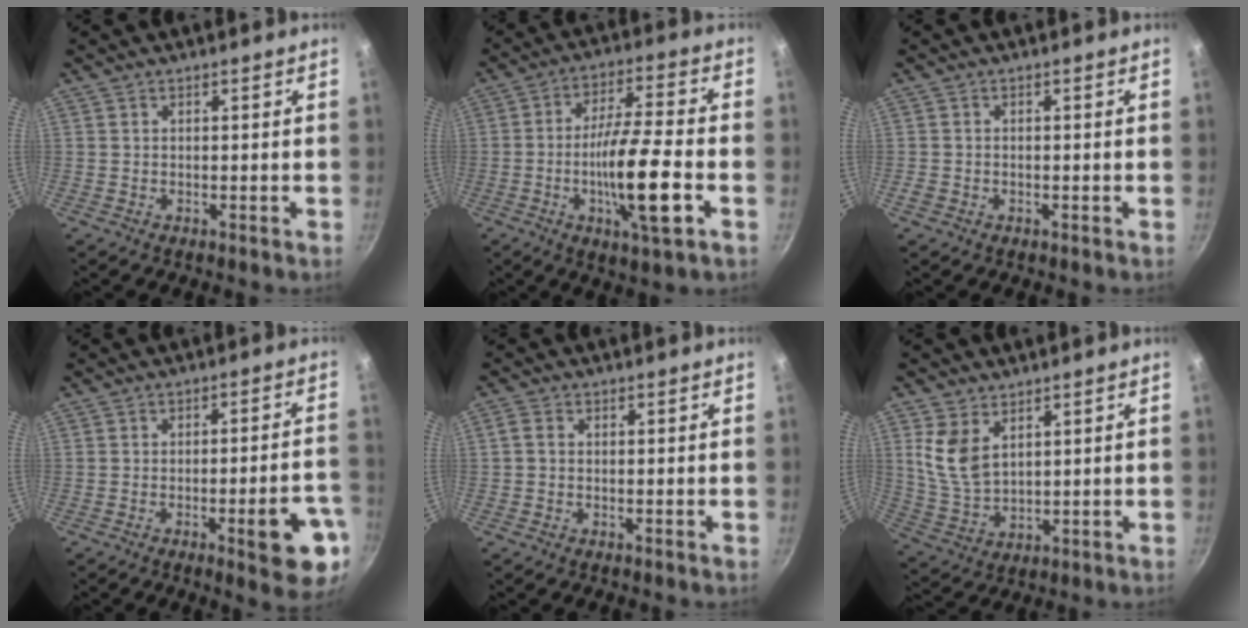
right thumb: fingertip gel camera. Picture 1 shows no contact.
{"total": 14.9, "force": [-4.2, 2.7, 14.0], "torque": [-0.245, 0.018, -0.076]}
{"total": 1.3, "force": [-0.5, 1.0, 0.6], "torque": [-0.013, 0.002, -0.010]}
{"total": 11.7, "force": [-4.6, 3.0, 10.3], "torque": [-0.108, 0.024, -0.055]}
{"total": 1.9, "force": [-0.2, 1.5, 1.1], "torque": [-0.025, 0.007, -0.007]}
{"total": 8.6, "force": [3.7, 5.3, 5.7], "torque": [-0.107, -0.028, 0.083]}